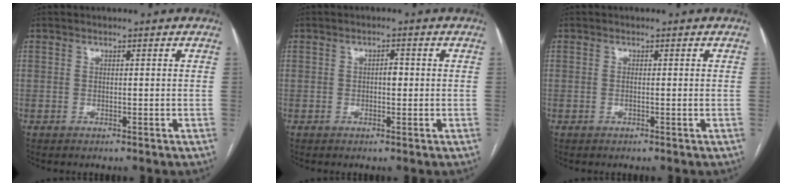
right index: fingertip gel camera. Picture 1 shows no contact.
{"total": 1.6, "force": [-0.1, 0.8, 1.4], "torque": [-0.019, 0.004, -0.003]}
{"total": 1.0, "force": [0.0, 0.0, 1.0], "torque": [-0.021, -0.002, 0.001]}